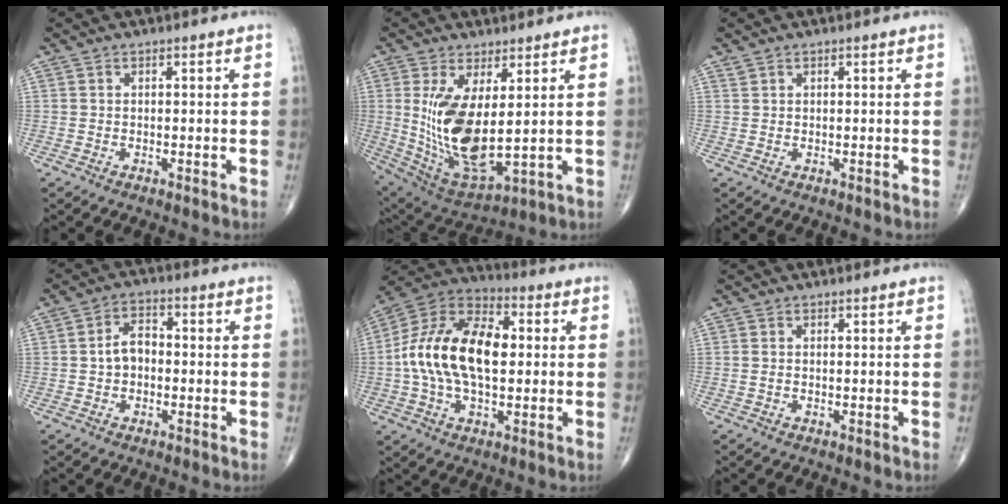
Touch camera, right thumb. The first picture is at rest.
{"total": 15.5, "force": [1.8, 6.3, 14.0], "torque": [-0.274, -0.032, 0.058]}
{"total": 0.5, "force": [0.5, 0.2, 0.1], "torque": [-0.002, 0.001, 0.010]}
{"total": 5.1, "force": [-0.5, 3.6, 3.6], "torque": [-0.051, 0.021, -0.018]}
{"total": 19.4, "force": [0.7, 11.1, 16.0], "torque": [-0.298, 0.026, 0.006]}
{"total": 0.6, "force": [0.0, 0.3, 0.5], "torque": [-0.014, 0.001, 0.001]}